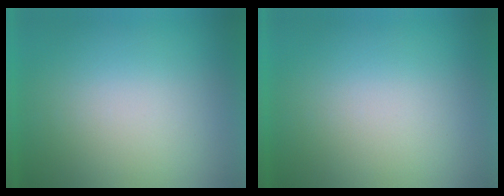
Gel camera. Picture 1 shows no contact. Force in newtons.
{"total": 0.0}